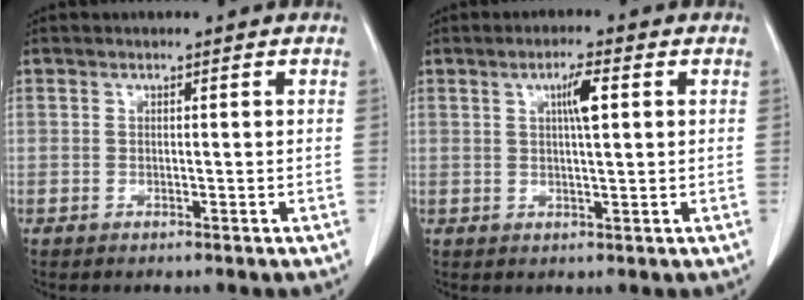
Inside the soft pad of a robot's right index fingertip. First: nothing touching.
{"total": 3.9, "force": [1.2, 0.4, 3.7], "torque": [-0.063, 0.002, 0.019]}